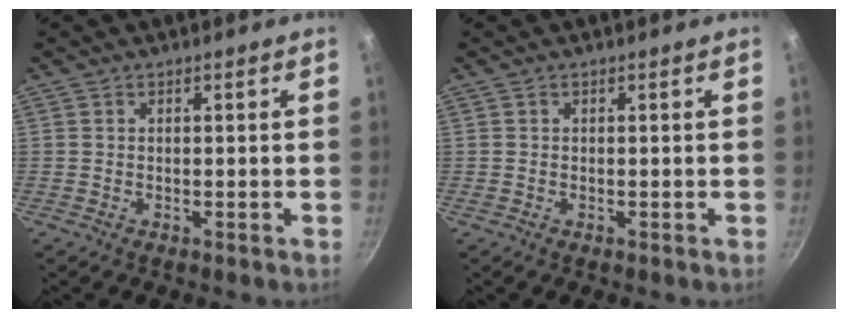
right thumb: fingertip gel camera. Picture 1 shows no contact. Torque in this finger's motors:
{"motor_torque": [0.23, -0.09, 0.26, 0.02, -0.02]}